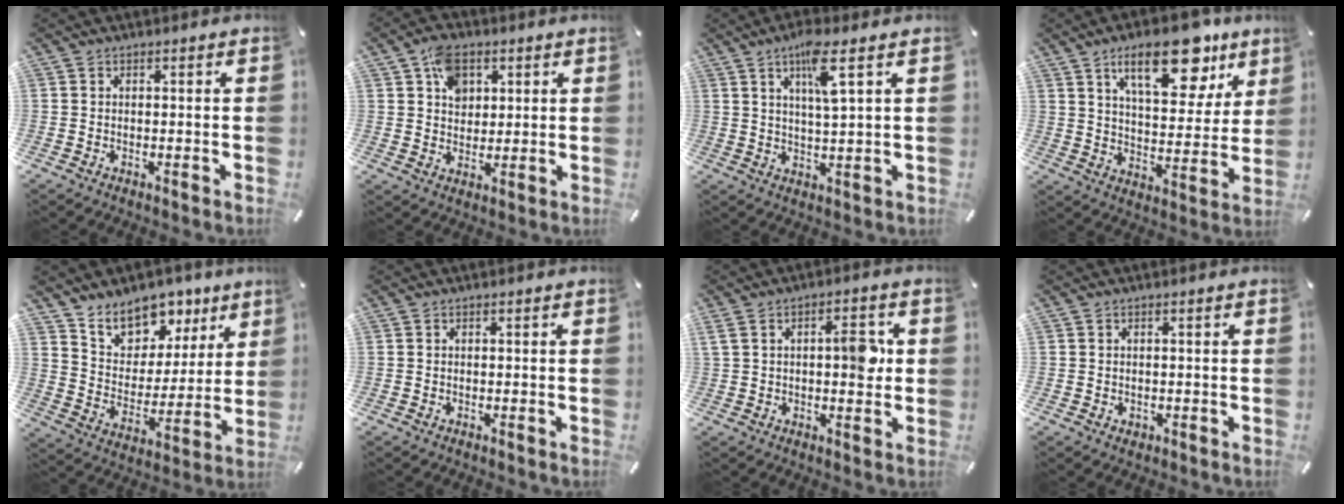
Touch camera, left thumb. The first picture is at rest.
{"total": 7.8, "force": [3.1, 6.0, 3.8], "torque": [-0.059, 0.003, 0.055]}
{"total": 8.3, "force": [4.1, 1.1, 7.1], "torque": [-0.133, -0.003, 0.065]}
{"total": 19.7, "force": [11.5, 9.2, 13.0], "torque": [-0.182, -0.054, 0.187]}
{"total": 11.0, "force": [9.0, 6.3, 0.8], "torque": [-0.025, -0.088, 0.169]}
{"total": 0.0}
{"total": 8.0, "force": [1.4, 3.8, 6.9], "torque": [-0.097, -0.002, 0.019]}
{"total": 0.7, "force": [0.1, 0.6, 0.2], "torque": [-0.004, 0.005, 0.000]}